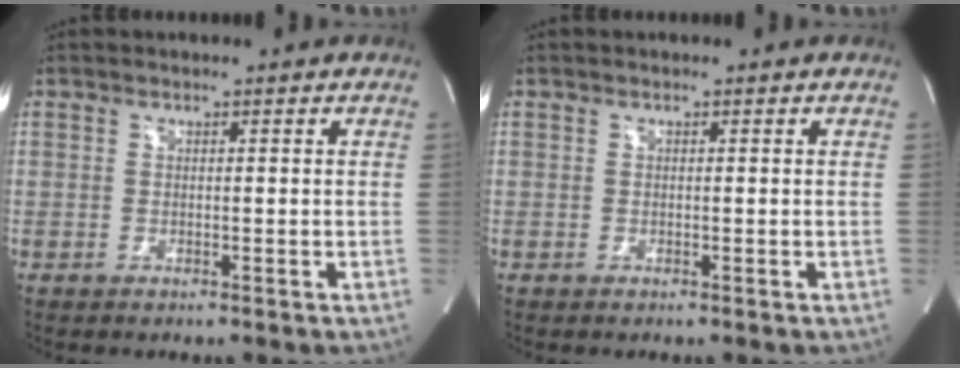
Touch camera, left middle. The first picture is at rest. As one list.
[{"total": 0.0}]